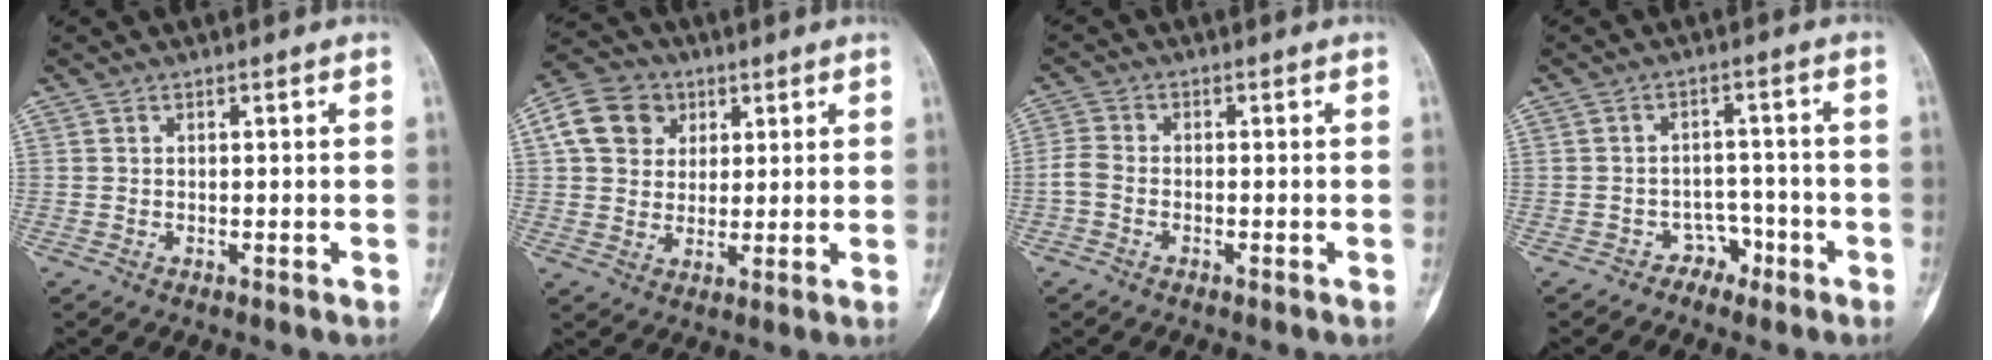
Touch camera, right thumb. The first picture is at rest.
{"total": 10.3, "force": [3.4, 8.6, 4.5], "torque": [-0.064, 0.000, 0.052]}
{"total": 3.0, "force": [-1.0, 2.0, 1.9], "torque": [-0.043, 0.006, -0.029]}
{"total": 3.6, "force": [-2.5, 2.6, 0.2], "torque": [0.020, 0.030, -0.039]}